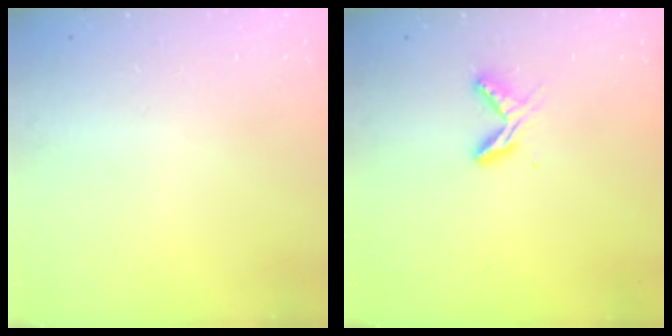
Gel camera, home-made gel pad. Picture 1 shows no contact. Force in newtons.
{"total": 5.7, "press": 5.7, "slide": 0.6}